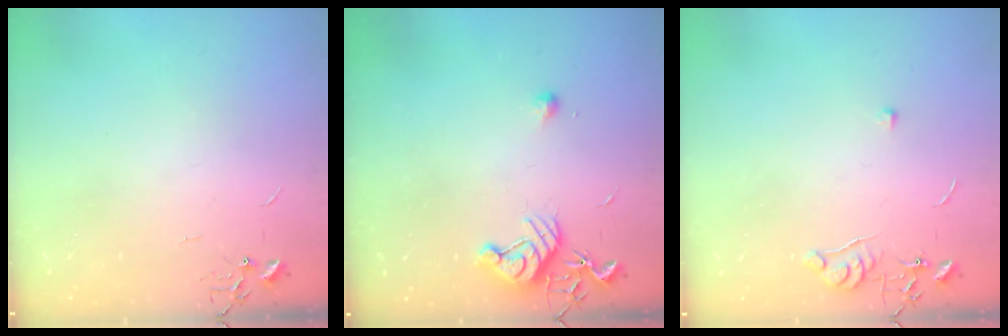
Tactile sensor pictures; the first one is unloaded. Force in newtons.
{"total": 9.1, "press": 9.1, "slide": 1.0}
{"total": 6.2, "press": 6.2, "slide": 0.7}